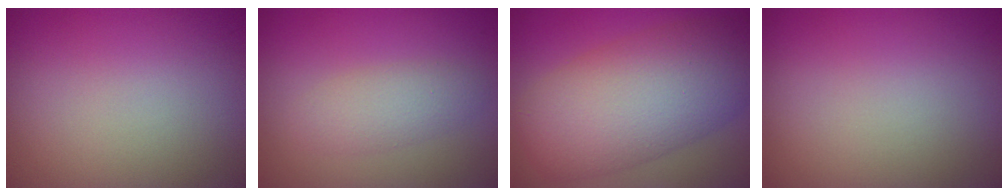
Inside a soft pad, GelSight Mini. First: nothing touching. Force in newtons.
{"total": 2.5, "press": 2.5, "slide": 0.1}
{"total": 10.2, "press": 10.2, "slide": 0.3}
{"total": 0.0}